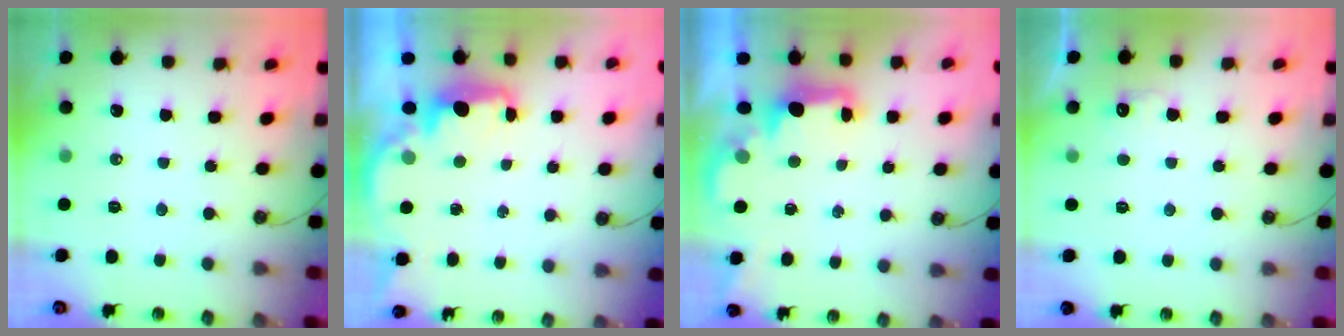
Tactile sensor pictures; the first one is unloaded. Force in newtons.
{"total": 2.1, "press": 2.0, "slide": 0.5}
{"total": 2.4, "press": 2.2, "slide": 0.8}
{"total": 4.2, "press": 4.0, "slide": 1.1}